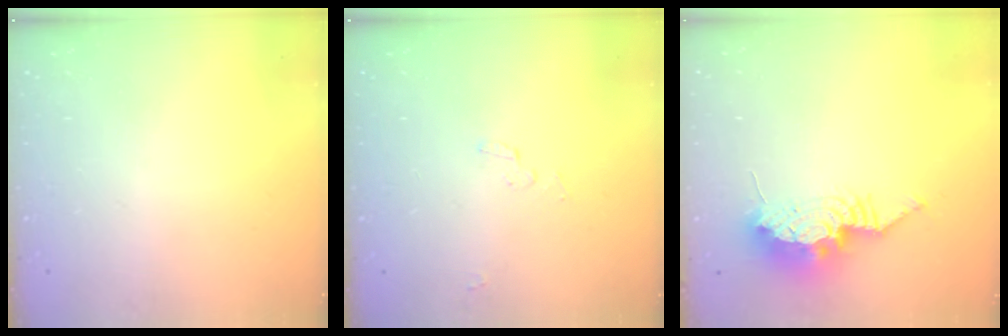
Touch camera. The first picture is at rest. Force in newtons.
{"total": 3.3, "press": 3.1, "slide": 1.2}
{"total": 13.9, "press": 13.8, "slide": 1.2}